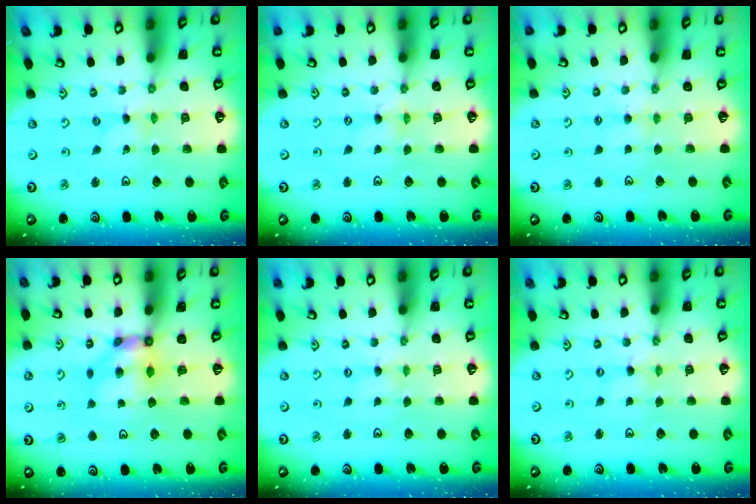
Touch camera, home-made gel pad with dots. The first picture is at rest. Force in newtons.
{"total": 0.0}
{"total": 2.9, "press": 2.8, "slide": 0.6}
{"total": 6.5, "press": 6.5, "slide": 0.5}
{"total": 1.1, "press": 1.1, "slide": 0.2}
{"total": 0.5, "press": 0.5, "slide": 0.1}